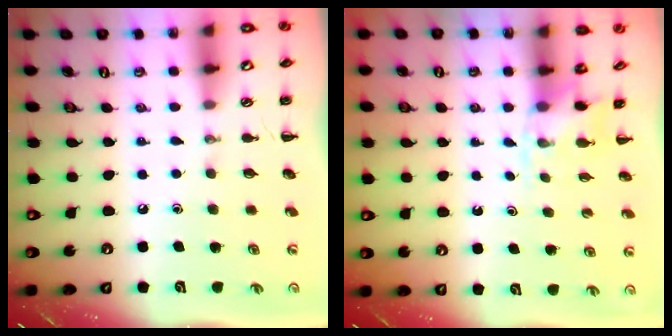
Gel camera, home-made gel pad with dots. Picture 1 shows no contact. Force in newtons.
{"total": 2.9, "press": 2.7, "slide": 1.2}